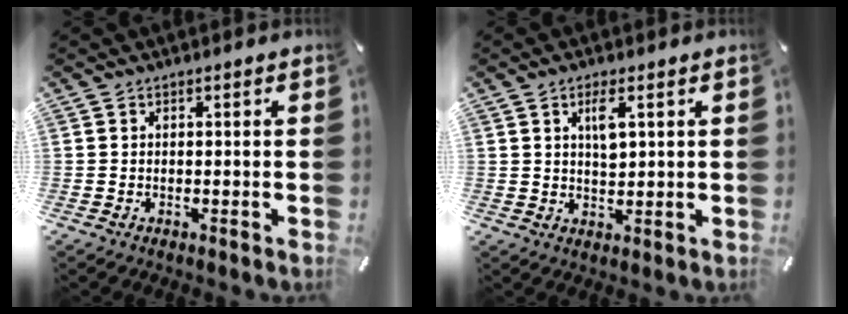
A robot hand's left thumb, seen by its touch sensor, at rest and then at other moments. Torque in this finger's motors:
{"motor_torque": [-0.10, -0.16, 0.29, 0.09, 0.07]}